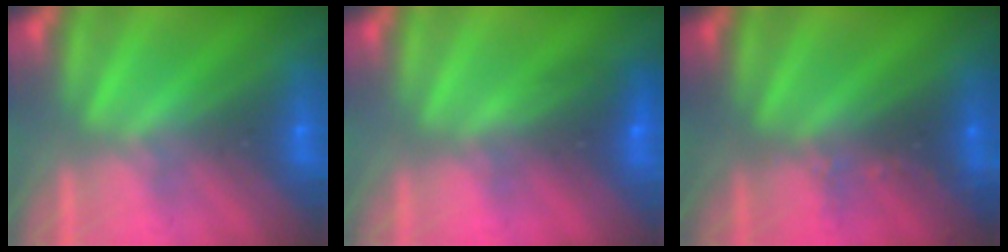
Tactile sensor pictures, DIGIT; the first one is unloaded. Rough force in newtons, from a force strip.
{"total": 2.6}
{"total": 2.4}